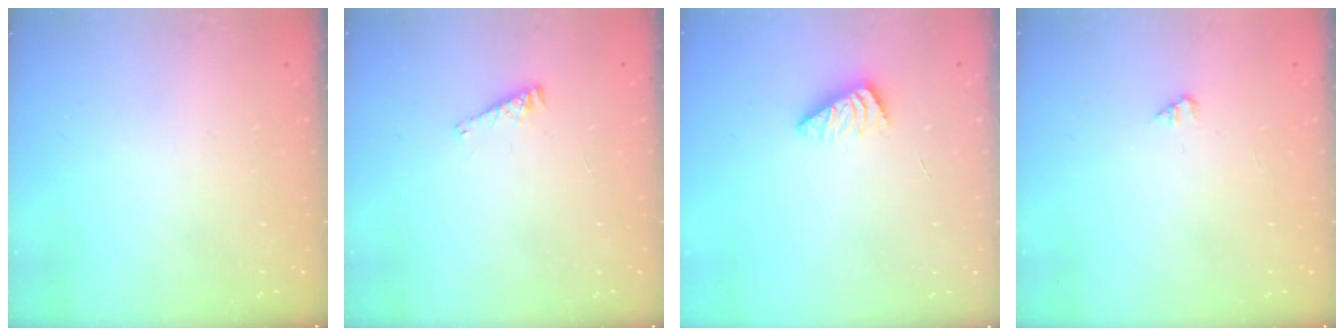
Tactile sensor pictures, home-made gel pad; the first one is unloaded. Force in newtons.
{"total": 2.6, "press": 2.6, "slide": 0.3}
{"total": 2.2, "press": 2.2, "slide": 0.4}
{"total": 1.0, "press": 1.0, "slide": 0.2}